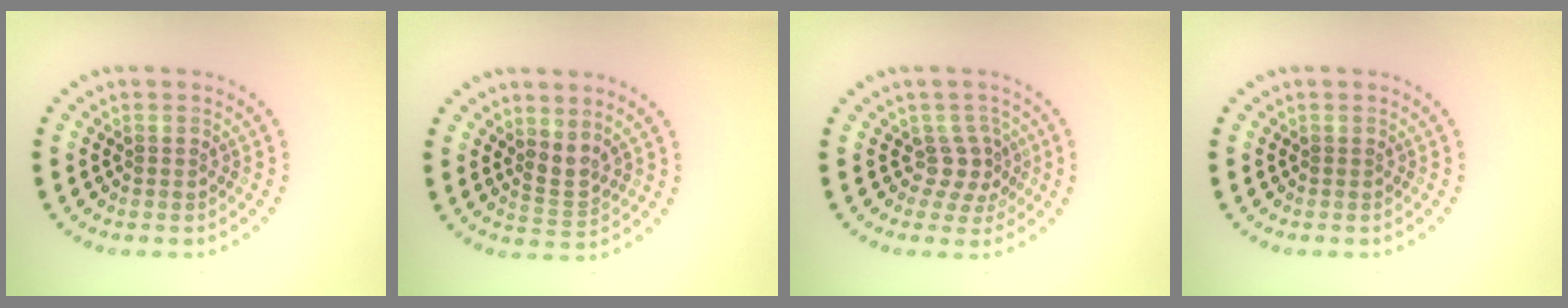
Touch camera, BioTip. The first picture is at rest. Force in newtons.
{"total": 1.8, "press": 1.2, "slide": 1.3}
{"total": 2.3, "press": 1.6, "slide": 1.7}
{"total": 0.0}